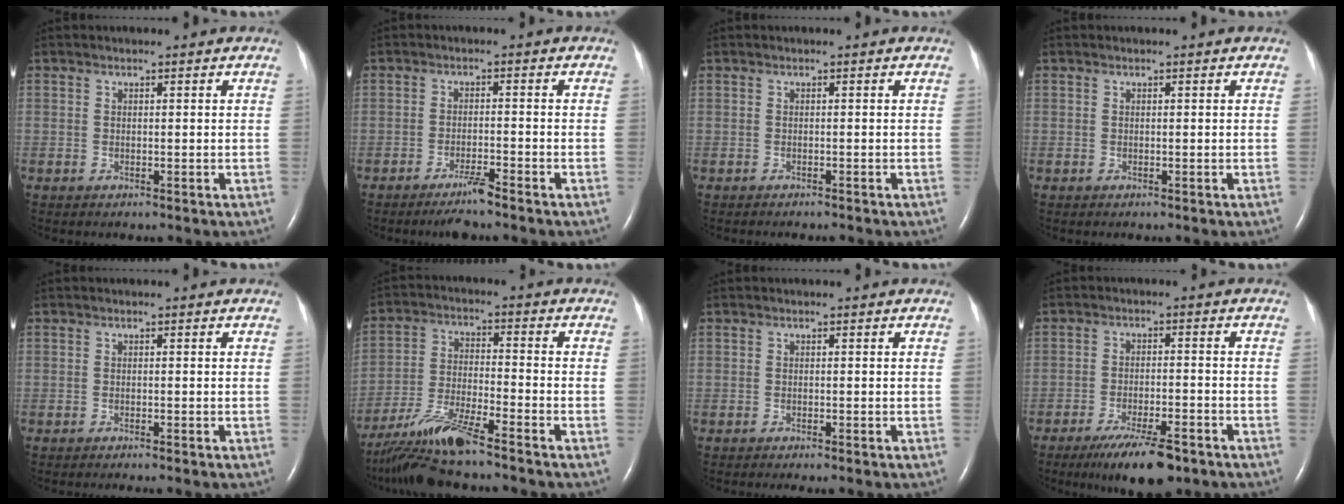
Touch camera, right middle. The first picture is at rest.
{"total": 3.3, "force": [-2.8, -0.3, 1.9], "torque": [-0.040, -0.008, -0.052]}
{"total": 2.7, "force": [-2.4, 0.1, 1.2], "torque": [-0.021, -0.005, -0.025]}
{"total": 0.0}
{"total": 2.5, "force": [-2.1, -0.3, 1.4], "torque": [-0.014, 0.000, -0.021]}
{"total": 9.7, "force": [-8.4, -0.5, 4.7], "torque": [-0.099, -0.019, -0.159]}
{"total": 1.9, "force": [-1.5, -0.2, 1.1], "torque": [-0.013, 0.001, -0.014]}
{"total": 9.2, "force": [-6.5, 1.7, 6.3], "torque": [-0.107, -0.019, -0.103]}